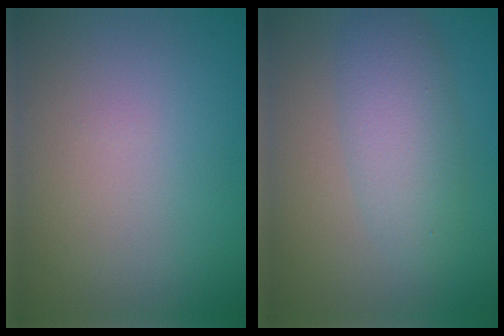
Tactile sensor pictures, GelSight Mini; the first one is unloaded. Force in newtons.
{"total": 3.9, "press": 3.9, "slide": 0.2}